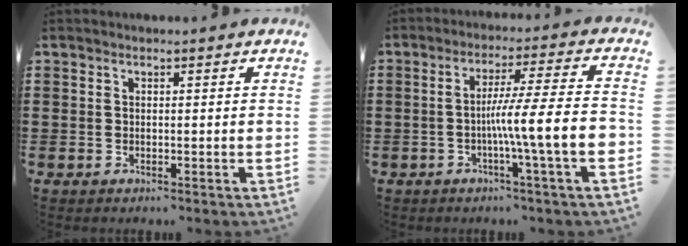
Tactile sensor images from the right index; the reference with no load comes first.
{"total": 10.4, "force": [-2.5, -0.1, 10.1], "torque": [-0.173, -0.006, -0.046]}